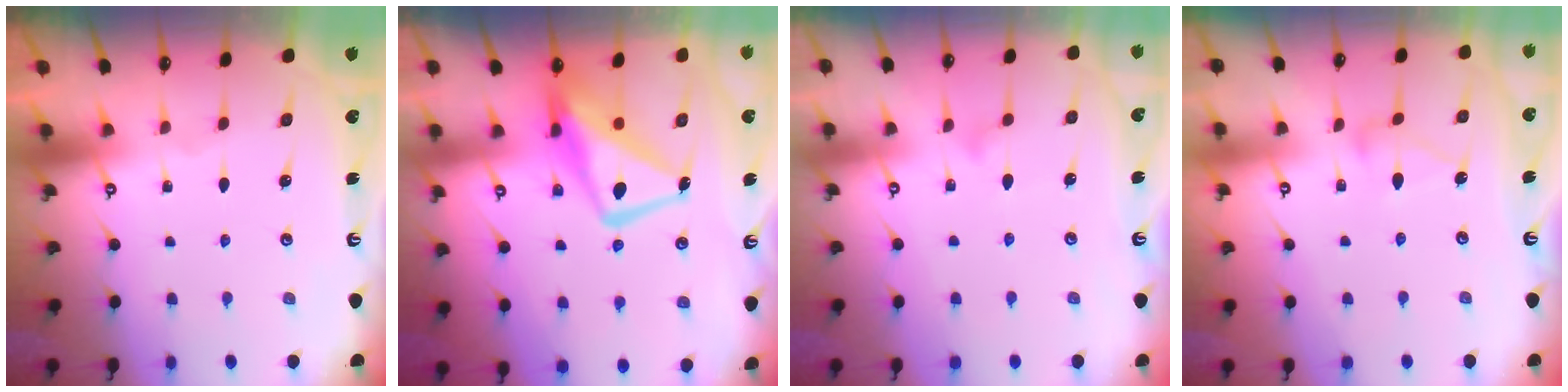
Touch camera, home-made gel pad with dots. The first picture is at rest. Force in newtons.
{"total": 13.1, "press": 12.9, "slide": 2.0}
{"total": 9.8, "press": 9.8, "slide": 0.4}
{"total": 7.9, "press": 7.9, "slide": 0.2}